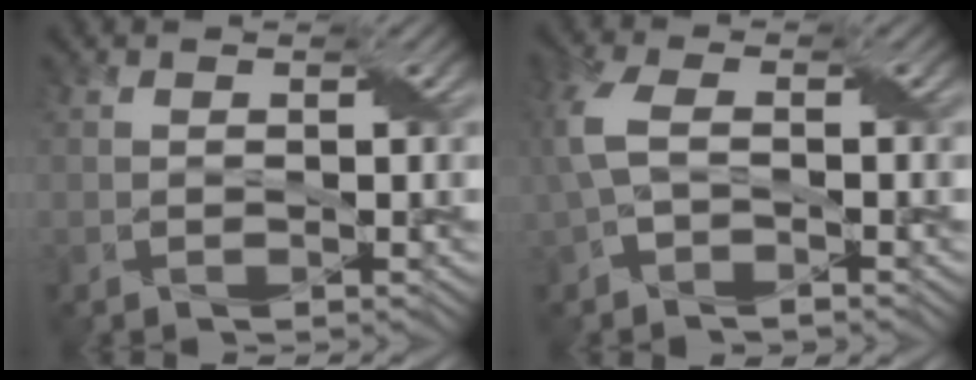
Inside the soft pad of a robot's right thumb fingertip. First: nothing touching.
{"total": 4.6, "force": [0.0, 2.5, 3.9], "torque": [-0.109, 0.004, -0.003]}